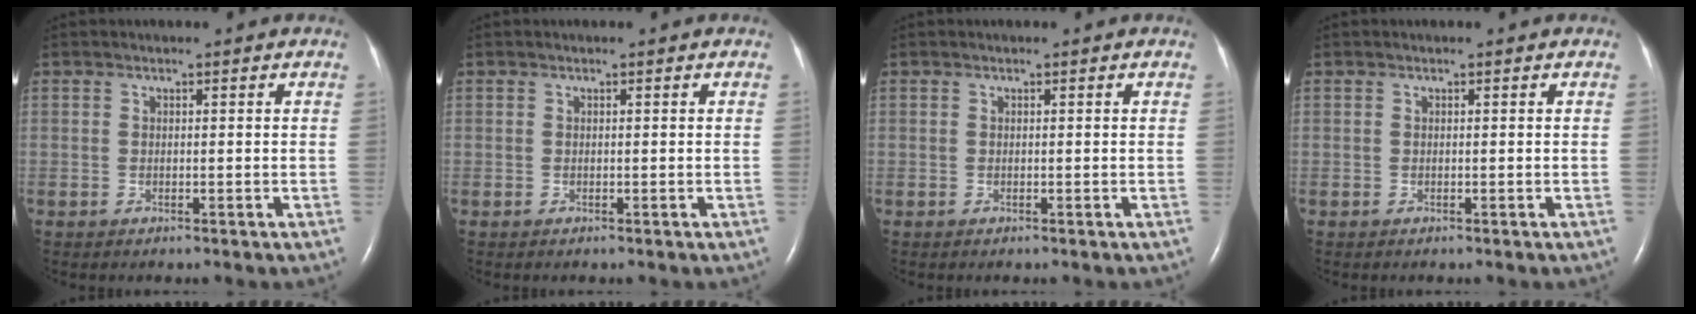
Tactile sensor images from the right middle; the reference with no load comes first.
{"total": 0.0}
{"total": 0.0}
{"total": 0.0}